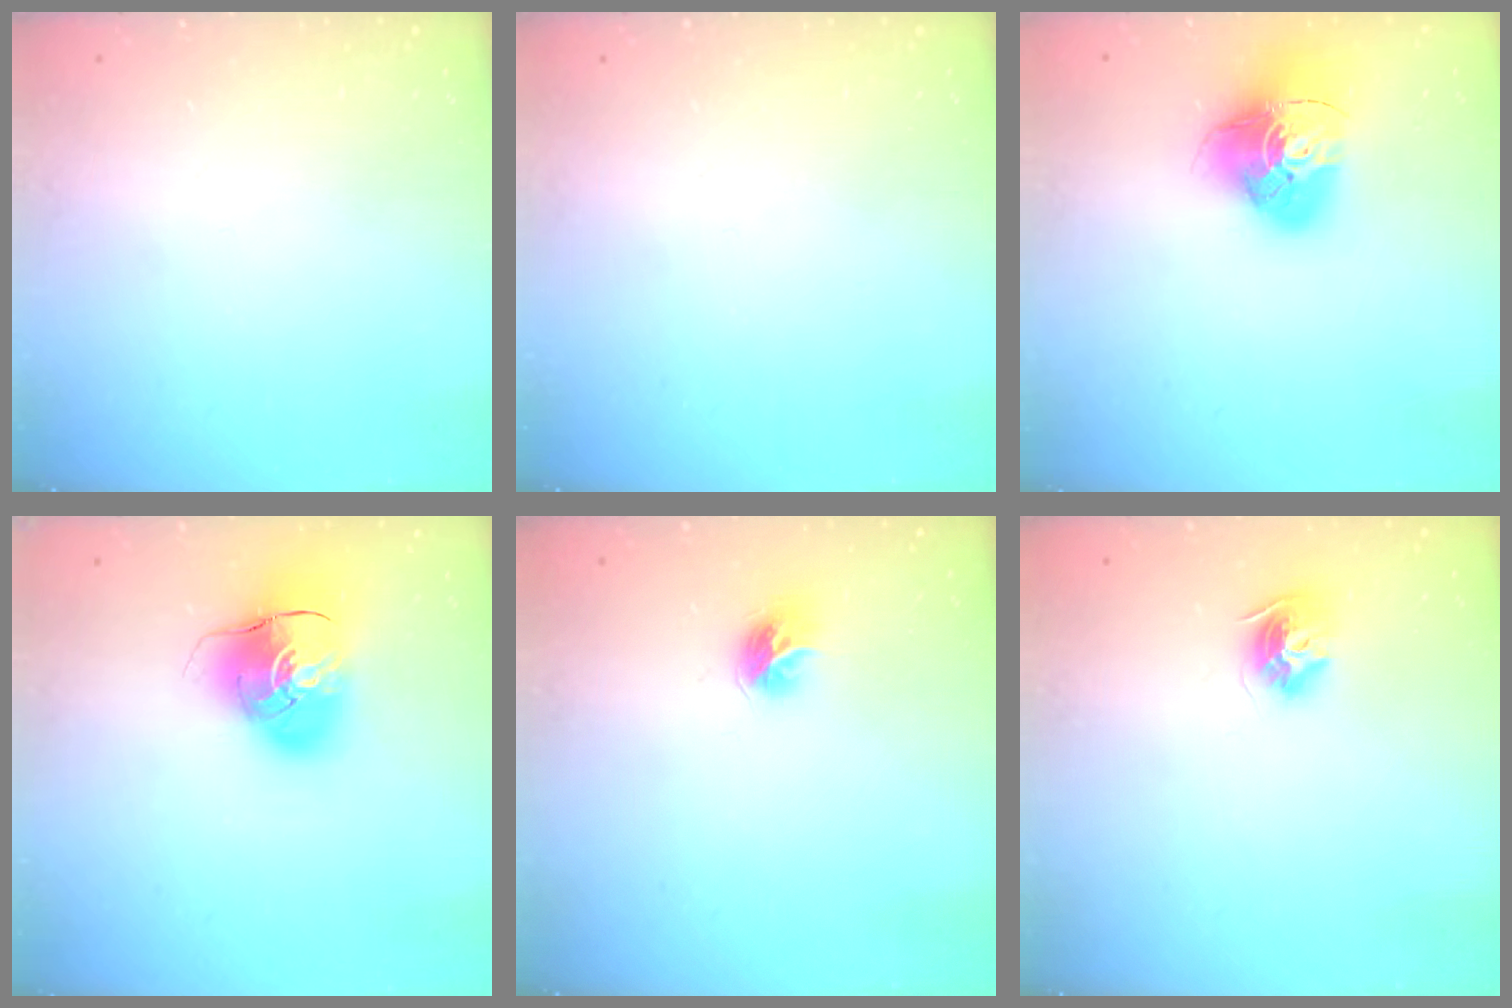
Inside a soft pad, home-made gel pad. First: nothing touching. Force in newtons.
{"total": 0.0}
{"total": 15.5, "press": 15.4, "slide": 1.7}
{"total": 11.4, "press": 11.3, "slide": 1.8}
{"total": 7.5, "press": 7.5, "slide": 0.4}
{"total": 9.5, "press": 9.5, "slide": 0.4}